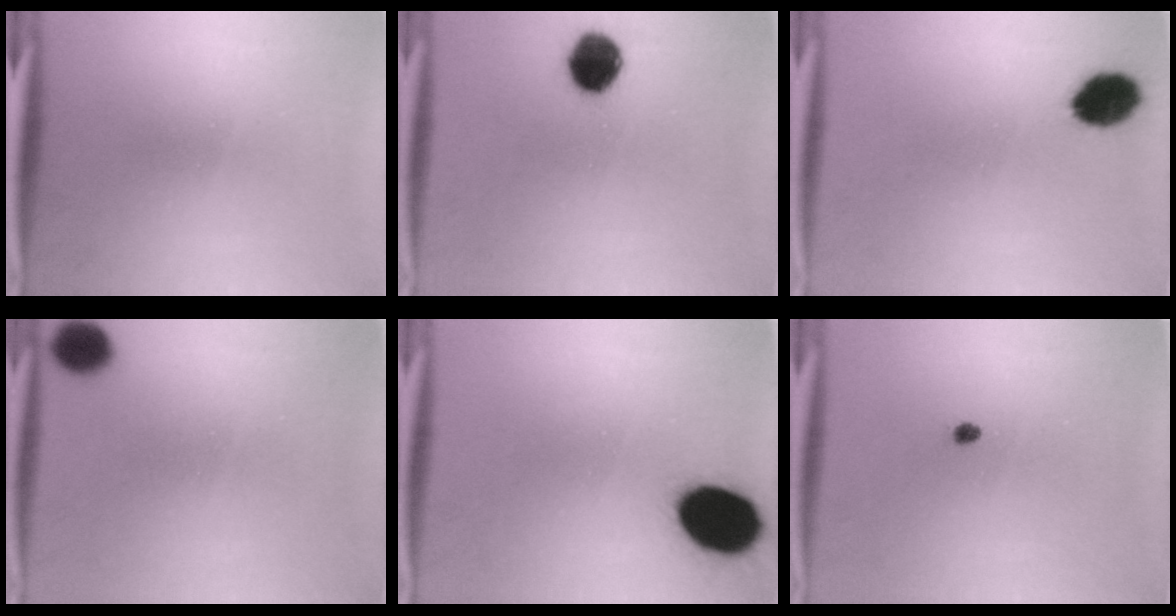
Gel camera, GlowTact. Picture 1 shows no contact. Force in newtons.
{"total": 9.0}
{"total": 7.0}
{"total": 4.8}
{"total": 15.2}
{"total": 1.0}